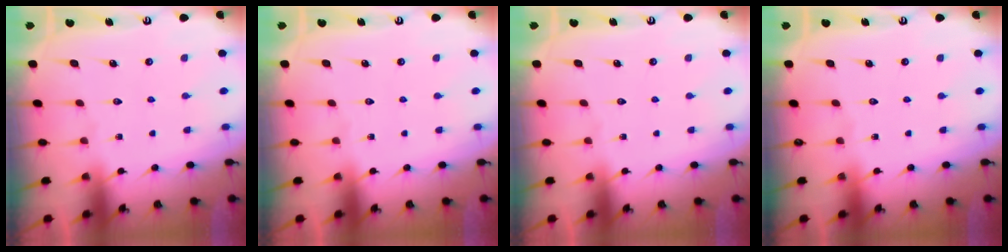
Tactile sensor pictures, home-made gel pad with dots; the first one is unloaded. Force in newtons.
{"total": 0.0}
{"total": 0.0}
{"total": 0.0}